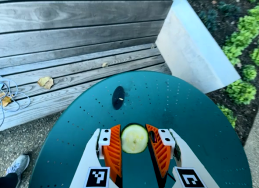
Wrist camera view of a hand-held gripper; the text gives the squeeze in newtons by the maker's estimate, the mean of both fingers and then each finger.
{"total": 13.1, "left": 13.6, "right": 12.7}